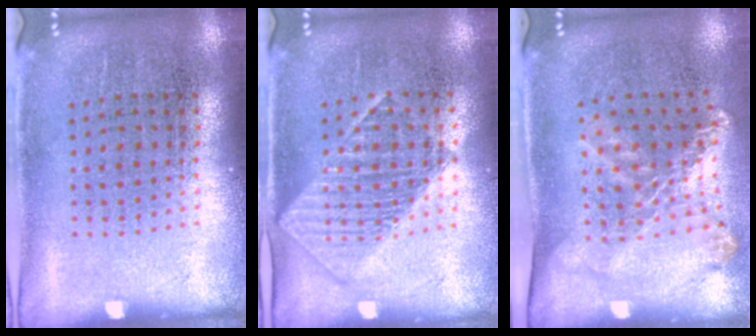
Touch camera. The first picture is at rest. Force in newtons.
{"total": 1.4, "press": 1.3, "slide": 0.5}
{"total": 1.7, "press": 1.3, "slide": 1.1}